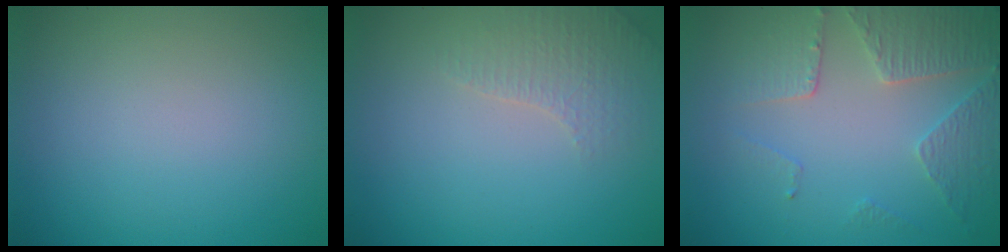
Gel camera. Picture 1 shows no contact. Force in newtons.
{"total": 2.3, "press": 2.2, "slide": 0.7}
{"total": 4.6, "press": 3.4, "slide": 3.1}